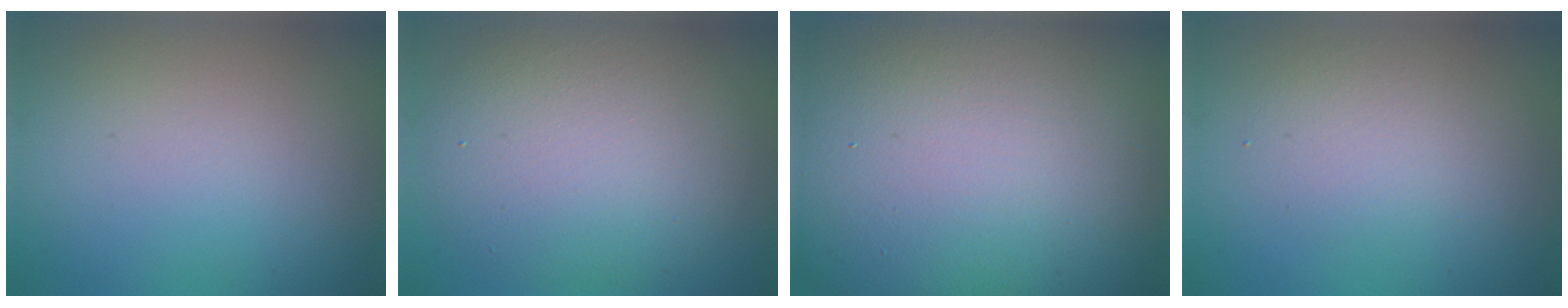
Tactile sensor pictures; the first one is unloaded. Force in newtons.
{"total": 7.9, "press": 7.9, "slide": 0.4}
{"total": 25.1, "press": 25.1, "slide": 1.4}
{"total": 2.1, "press": 2.1, "slide": 0.1}